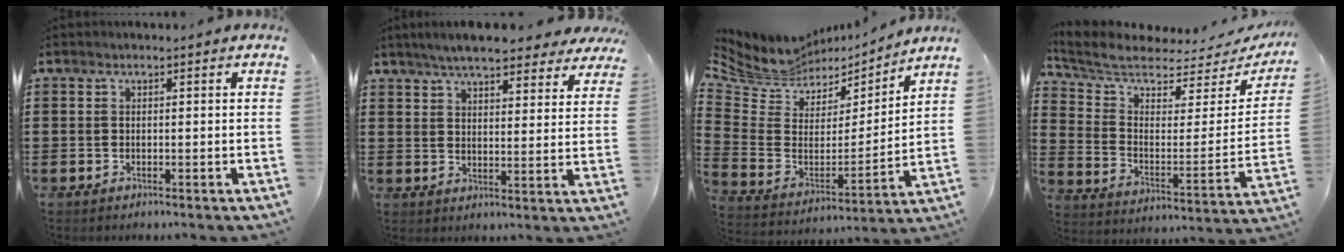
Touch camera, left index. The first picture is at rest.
{"total": 6.4, "force": [5.9, 0.7, 2.4], "torque": [-0.060, -0.018, 0.104]}
{"total": 6.8, "force": [5.8, 3.5, 1.0], "torque": [-0.062, -0.039, 0.103]}
{"total": 5.5, "force": [5.1, 1.3, 1.8], "torque": [-0.067, -0.051, 0.085]}